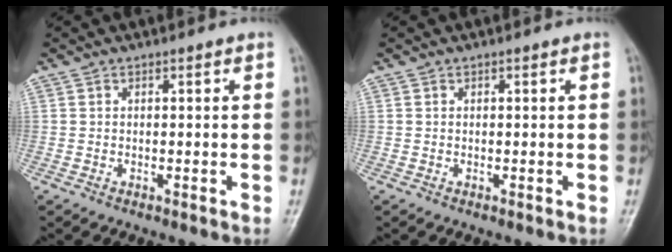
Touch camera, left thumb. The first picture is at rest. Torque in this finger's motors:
{"motor_torque": [0.37, -0.13, -0.07, -0.02, 0.02]}